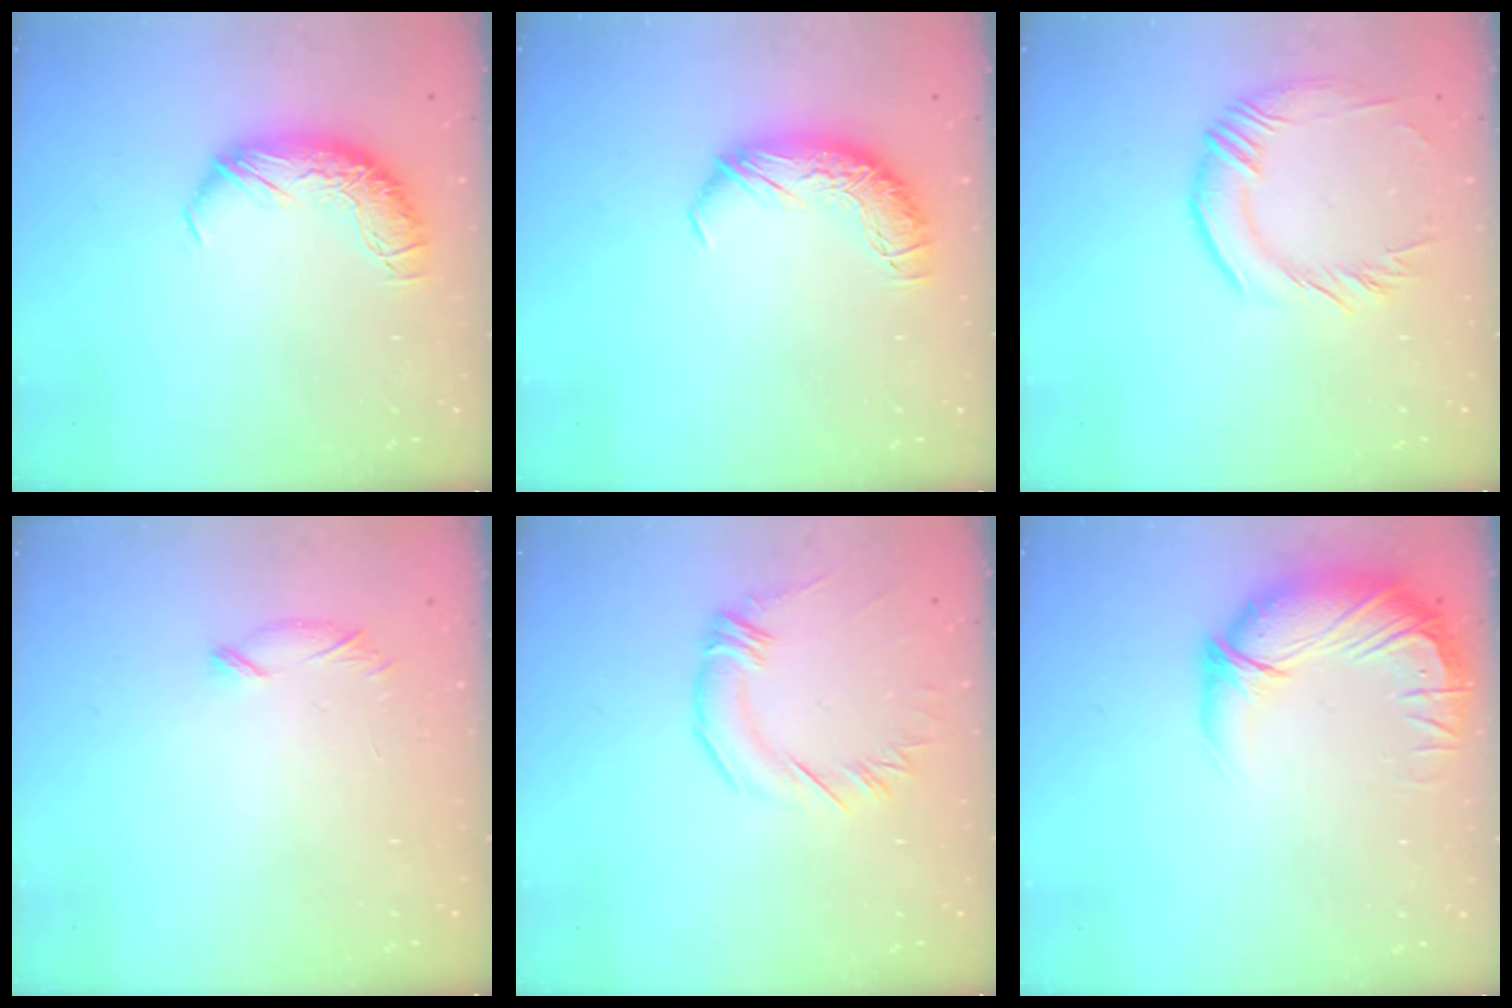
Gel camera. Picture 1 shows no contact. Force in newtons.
{"total": 0.0}
{"total": 2.0, "press": 1.6, "slide": 1.2}
{"total": 6.5, "press": 6.5, "slide": 0.8}
{"total": 1.1, "press": 0.9, "slide": 0.6}
{"total": 2.9, "press": 0.1, "slide": 2.9}